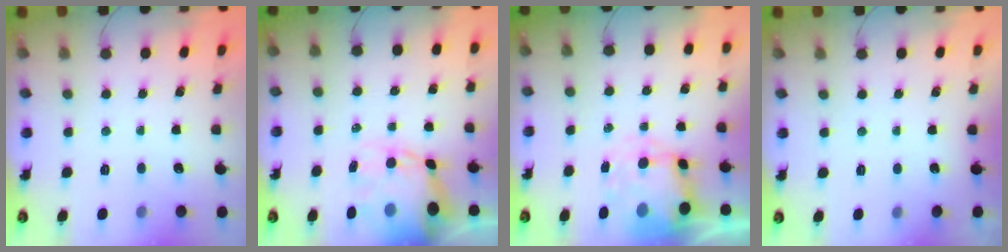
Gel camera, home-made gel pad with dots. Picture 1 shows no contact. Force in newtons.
{"total": 12.5, "press": 12.1, "slide": 3.3}
{"total": 8.7, "press": 8.4, "slide": 2.2}
{"total": 1.9, "press": 1.9, "slide": 0.3}